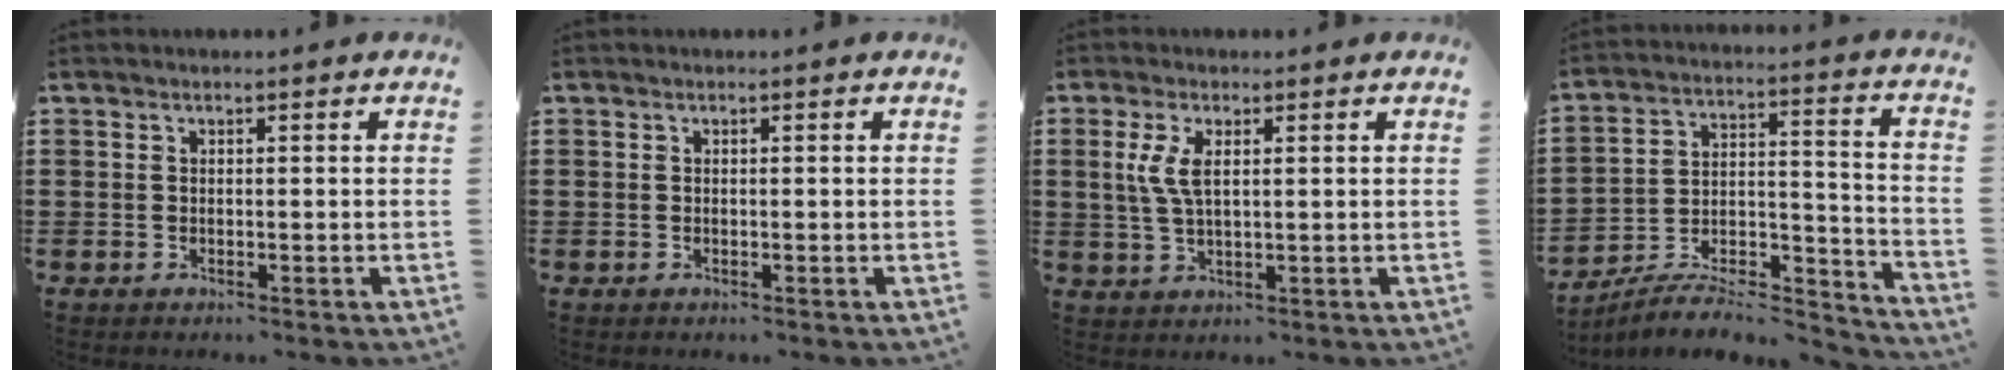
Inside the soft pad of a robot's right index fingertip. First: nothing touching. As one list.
[{"total": 0.0}, {"total": 4.5, "force": [1.2, 1.5, 4.0], "torque": [-0.091, 0.003, 0.018]}, {"total": 7.1, "force": [-6.5, 1.6, 2.4], "torque": [-0.035, 0.010, -0.127]}]